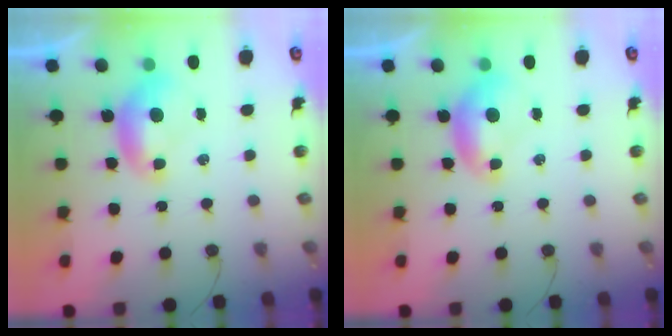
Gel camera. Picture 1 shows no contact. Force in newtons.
{"total": 0.0}